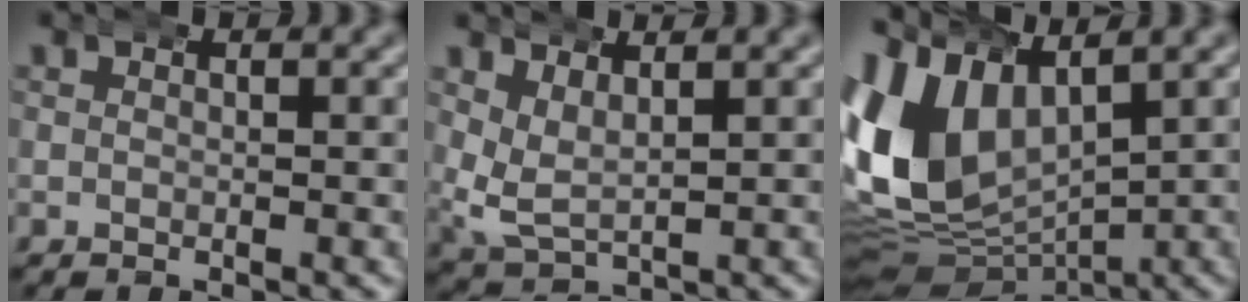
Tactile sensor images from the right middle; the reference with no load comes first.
{"total": 4.1, "force": [1.7, 2.9, 2.4], "torque": [-0.077, -0.023, 0.042]}
{"total": 12.3, "force": [1.2, 9.3, 7.9], "torque": [-0.183, -0.022, 0.033]}